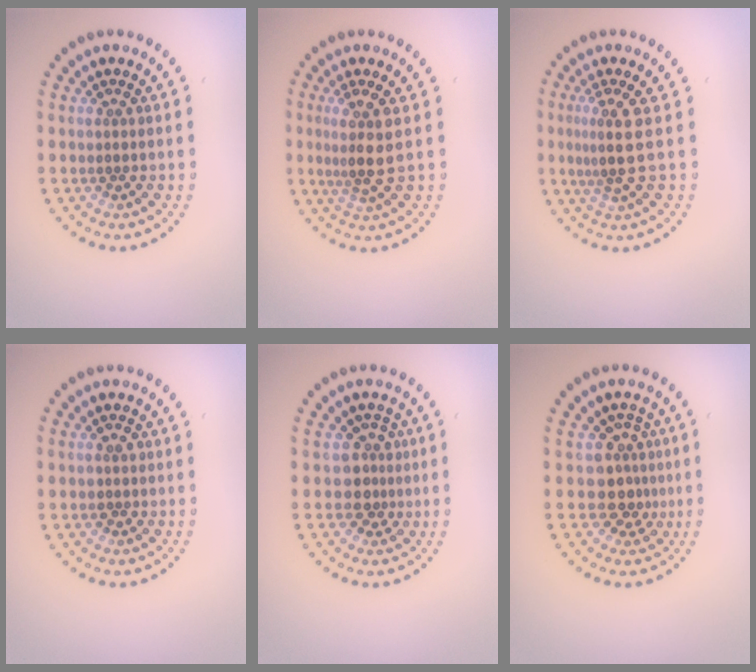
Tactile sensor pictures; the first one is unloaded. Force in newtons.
{"total": 3.0, "press": 2.2, "slide": 2.0}
{"total": 2.9, "press": 2.1, "slide": 2.0}
{"total": 1.1, "press": 1.1, "slide": 0.4}
{"total": 2.5, "press": 1.9, "slide": 1.6}
{"total": 3.0, "press": 2.3, "slide": 2.0}